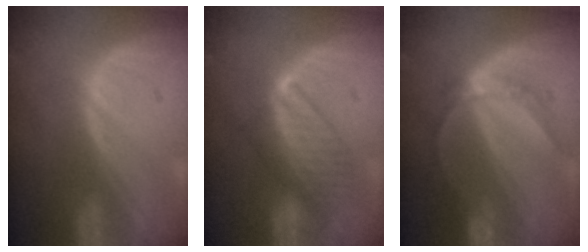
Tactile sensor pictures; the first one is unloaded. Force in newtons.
{"total": 6.5, "press": 6.5, "slide": 0.6}
{"total": 6.5, "press": 5.6, "slide": 3.4}